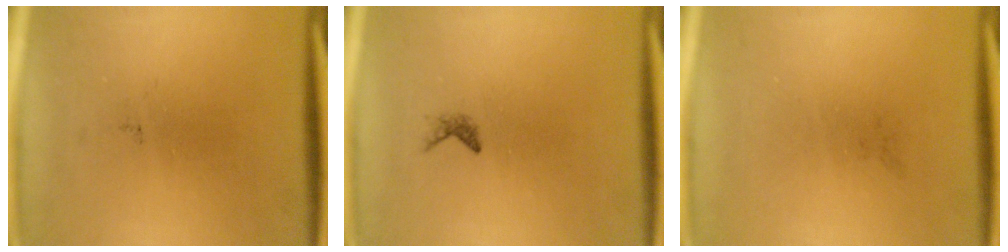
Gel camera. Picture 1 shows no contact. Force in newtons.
{"total": 0.6}
{"total": 0.0}